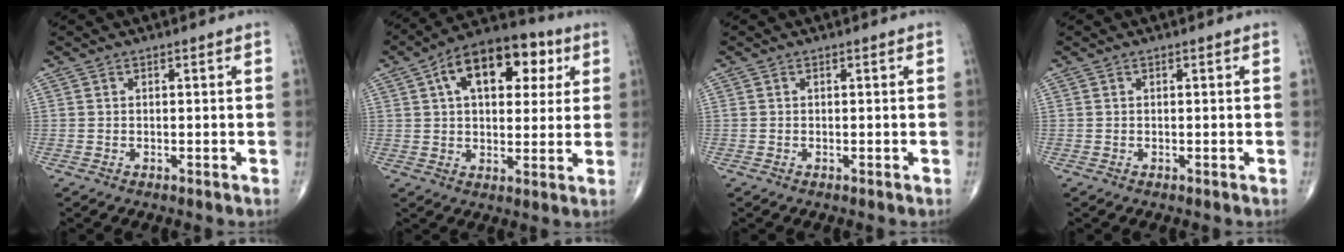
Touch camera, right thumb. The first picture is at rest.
{"total": 17.1, "force": [6.0, 9.6, 12.8], "torque": [-0.157, 0.010, 0.085]}
{"total": 0.0}
{"total": 0.0}